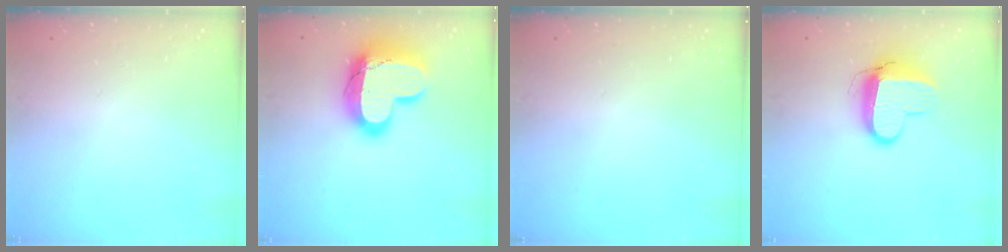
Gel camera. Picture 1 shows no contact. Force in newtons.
{"total": 24.2, "press": 24.2, "slide": 1.6}
{"total": 0.0}
{"total": 10.3, "press": 10.3, "slide": 1.2}